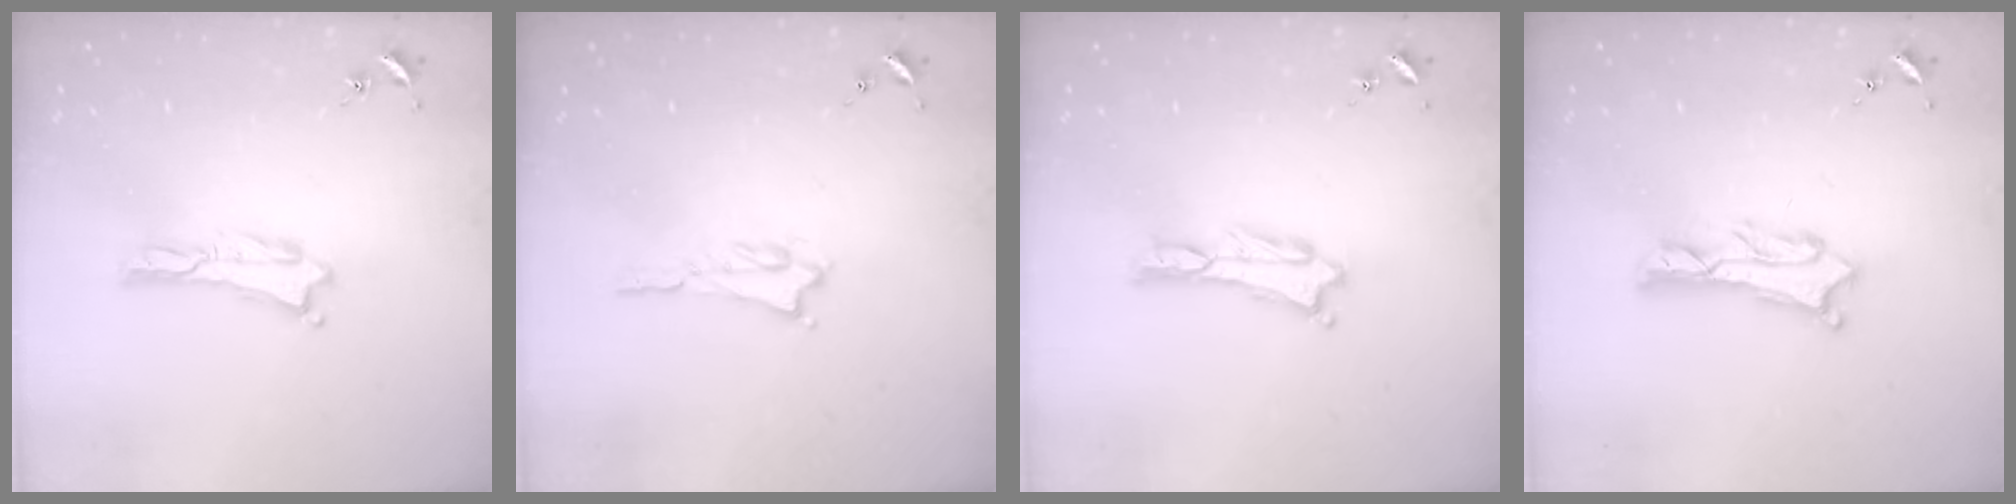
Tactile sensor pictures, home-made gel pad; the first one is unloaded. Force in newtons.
{"total": 1.1, "press": 1.1, "slide": 0.2}
{"total": 0.0}
{"total": 2.0, "press": 2.0, "slide": 0.2}